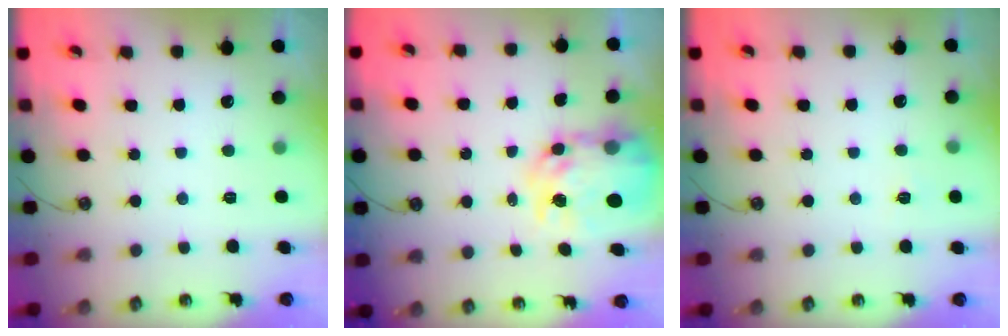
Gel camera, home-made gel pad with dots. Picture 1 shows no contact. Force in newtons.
{"total": 11.4, "press": 11.3, "slide": 0.9}
{"total": 2.7, "press": 2.6, "slide": 0.3}